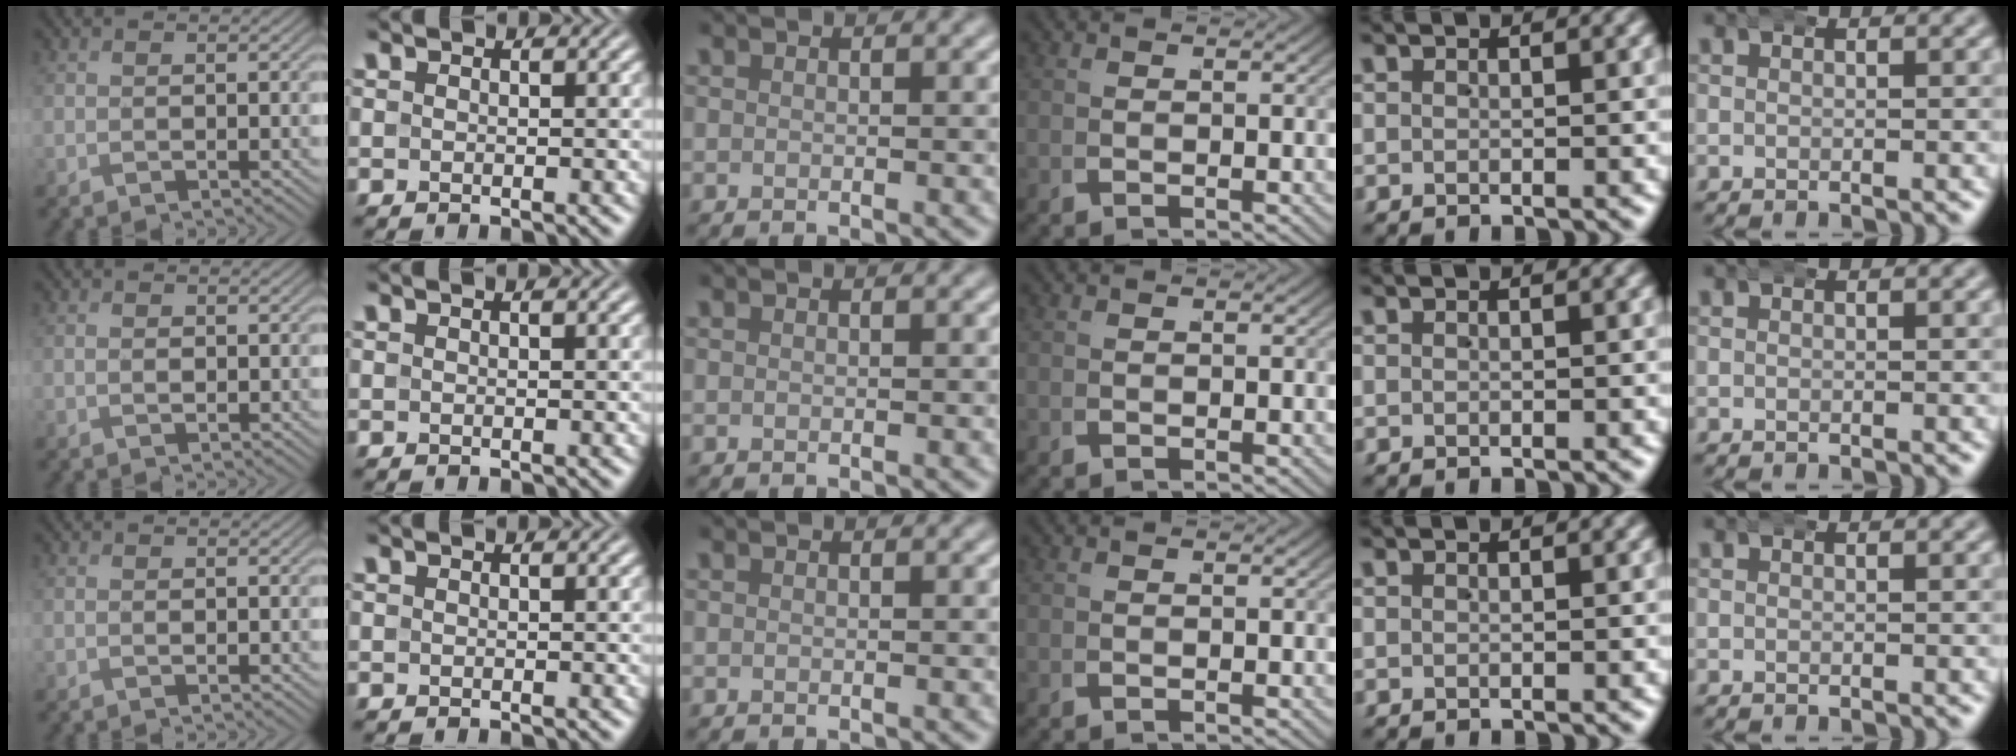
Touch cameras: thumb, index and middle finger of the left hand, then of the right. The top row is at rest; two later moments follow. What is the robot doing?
{"motion": "wrap", "object": "aluminum foil"}